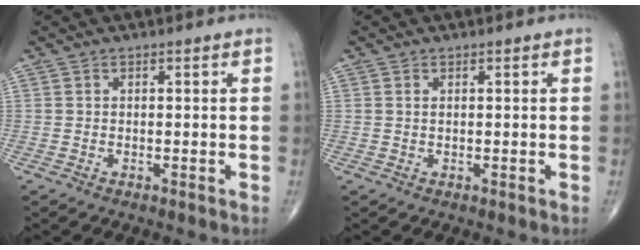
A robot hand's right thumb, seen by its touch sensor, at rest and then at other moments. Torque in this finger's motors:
{"motor_torque": [-0.61, -0.09, -0.26, 0.02, 0.00]}